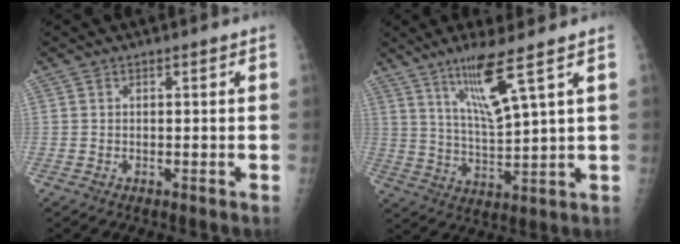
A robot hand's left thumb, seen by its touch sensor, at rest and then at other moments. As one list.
[{"total": 10.2, "force": [6.0, 0.2, 8.3], "torque": [-0.161, -0.040, 0.122]}]